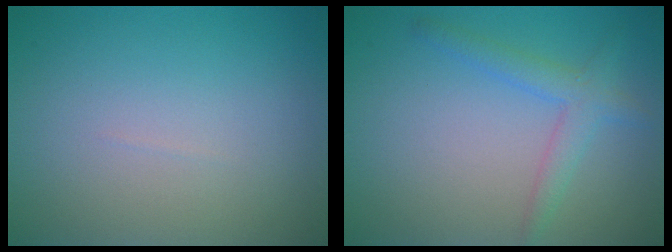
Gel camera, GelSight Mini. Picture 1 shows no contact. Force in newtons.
{"total": 2.5, "press": 2.5, "slide": 0.1}